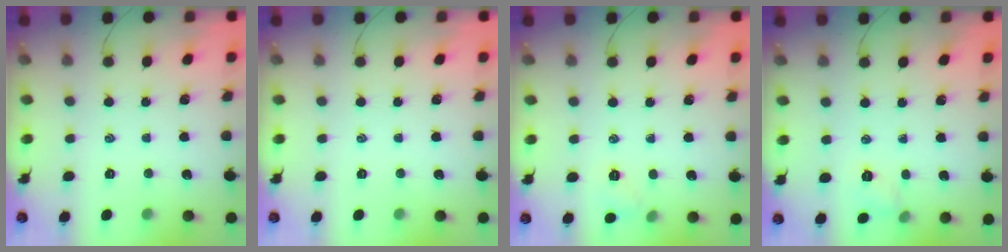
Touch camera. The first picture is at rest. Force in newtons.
{"total": 0.0}
{"total": 4.2, "press": 4.0, "slide": 1.3}
{"total": 4.7, "press": 4.5, "slide": 1.1}